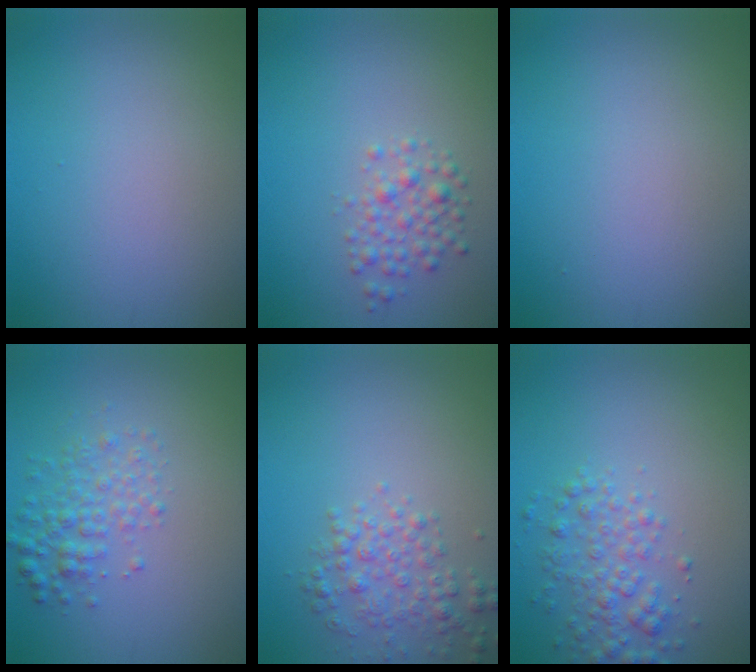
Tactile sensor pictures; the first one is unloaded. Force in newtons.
{"total": 2.2, "press": 2.2, "slide": 0.1}
{"total": 0.0}
{"total": 2.8, "press": 2.8, "slide": 0.1}
{"total": 2.7, "press": 2.7, "slide": 0.1}
{"total": 3.0, "press": 3.0, "slide": 0.1}